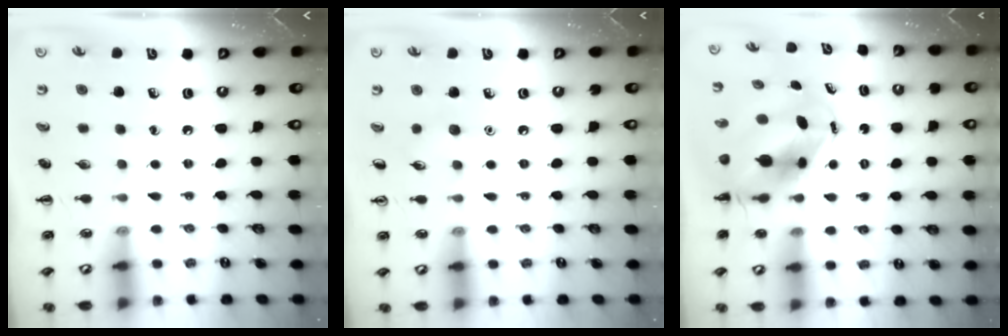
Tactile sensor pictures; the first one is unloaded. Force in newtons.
{"total": 4.1, "press": 3.9, "slide": 1.3}
{"total": 6.7, "press": 6.5, "slide": 1.7}